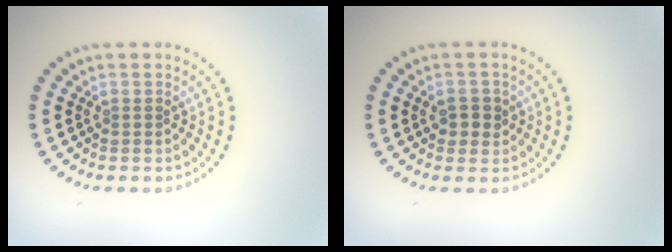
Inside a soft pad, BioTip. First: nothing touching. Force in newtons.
{"total": 1.9, "press": 1.9, "slide": 0.4}